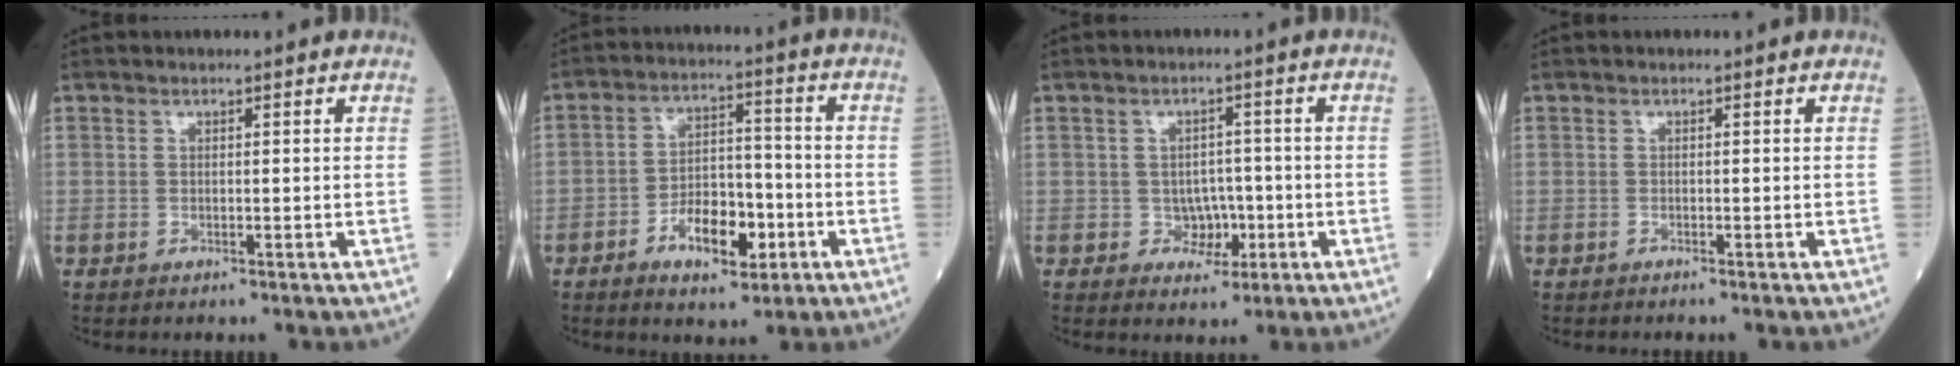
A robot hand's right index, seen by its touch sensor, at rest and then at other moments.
{"total": 8.8, "force": [-3.9, 4.1, 6.7], "torque": [-0.118, 0.012, -0.063]}
{"total": 3.6, "force": [-0.9, 3.0, 1.8], "torque": [-0.014, 0.007, -0.009]}
{"total": 0.9, "force": [-0.8, 0.0, 0.3], "torque": [-0.001, 0.001, -0.013]}